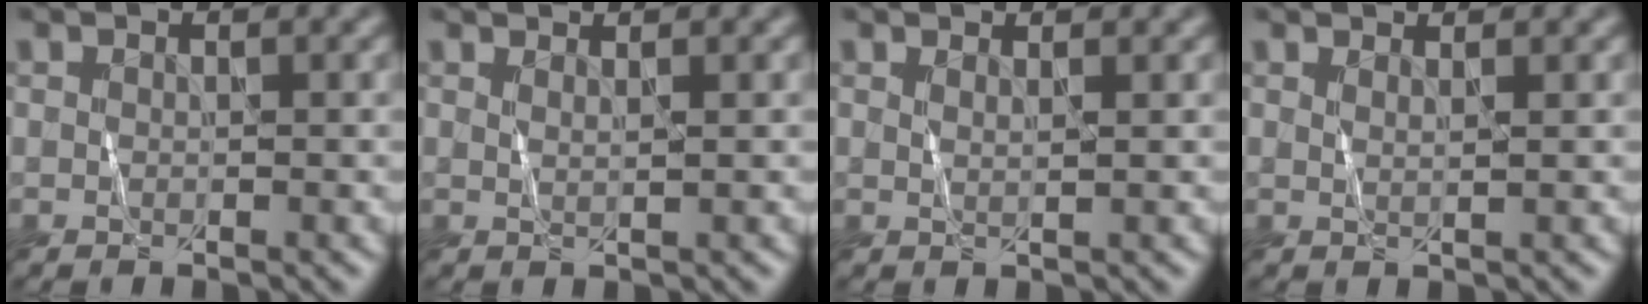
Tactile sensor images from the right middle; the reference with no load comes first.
{"total": 1.4, "force": [1.0, 0.4, 0.9], "torque": [-0.006, -0.002, 0.006]}
{"total": 1.0, "force": [0.7, 0.3, 0.6], "torque": [-0.003, -0.002, 0.008]}
{"total": 1.3, "force": [1.0, 0.4, 0.7], "torque": [-0.004, -0.001, 0.006]}